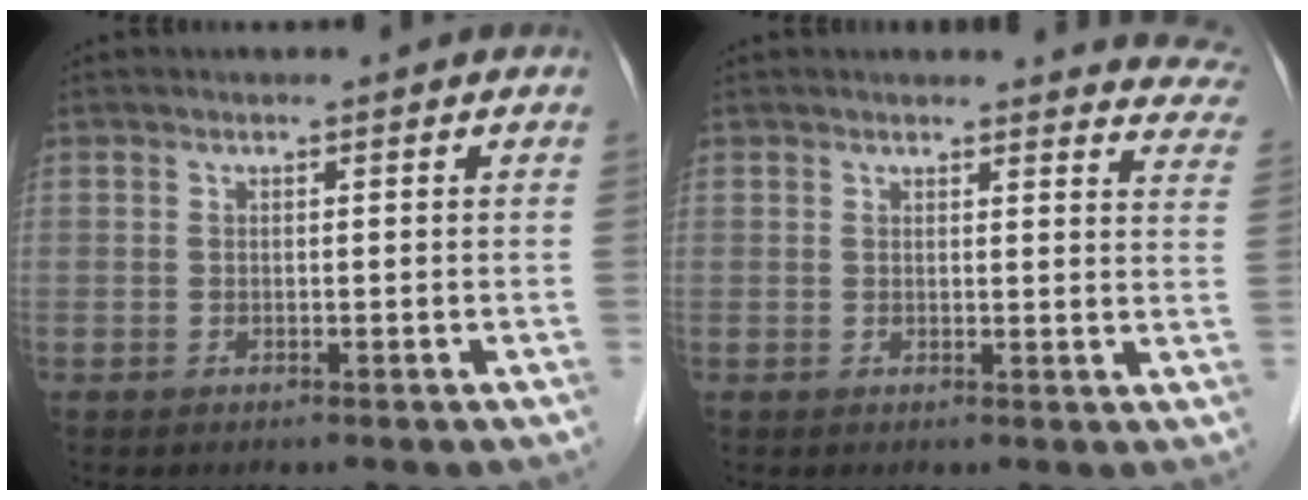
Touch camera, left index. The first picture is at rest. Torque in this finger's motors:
{"motor_torque": [0.39, -1.00, 0.15, -0.01]}